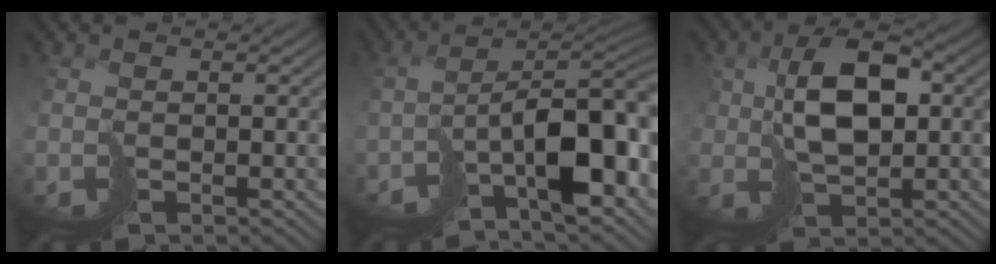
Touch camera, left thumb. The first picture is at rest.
{"total": 11.2, "force": [-5.1, 4.2, 9.0], "torque": [-0.124, -0.004, -0.079]}
{"total": 8.8, "force": [2.0, 5.3, 6.8], "torque": [-0.123, 0.014, 0.044]}